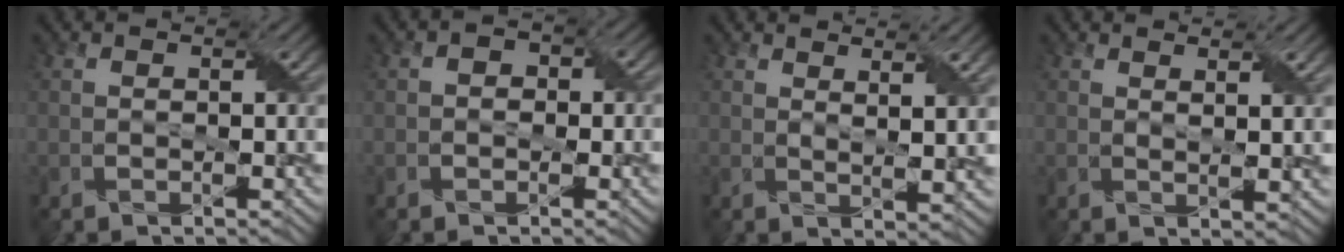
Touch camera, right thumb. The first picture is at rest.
{"total": 1.9, "force": [-0.4, 1.5, 1.1], "torque": [-0.020, -0.001, -0.009]}
{"total": 4.0, "force": [2.5, 0.5, 3.2], "torque": [-0.067, -0.001, 0.046]}
{"total": 2.8, "force": [1.6, 0.3, 2.3], "torque": [-0.042, -0.002, 0.029]}